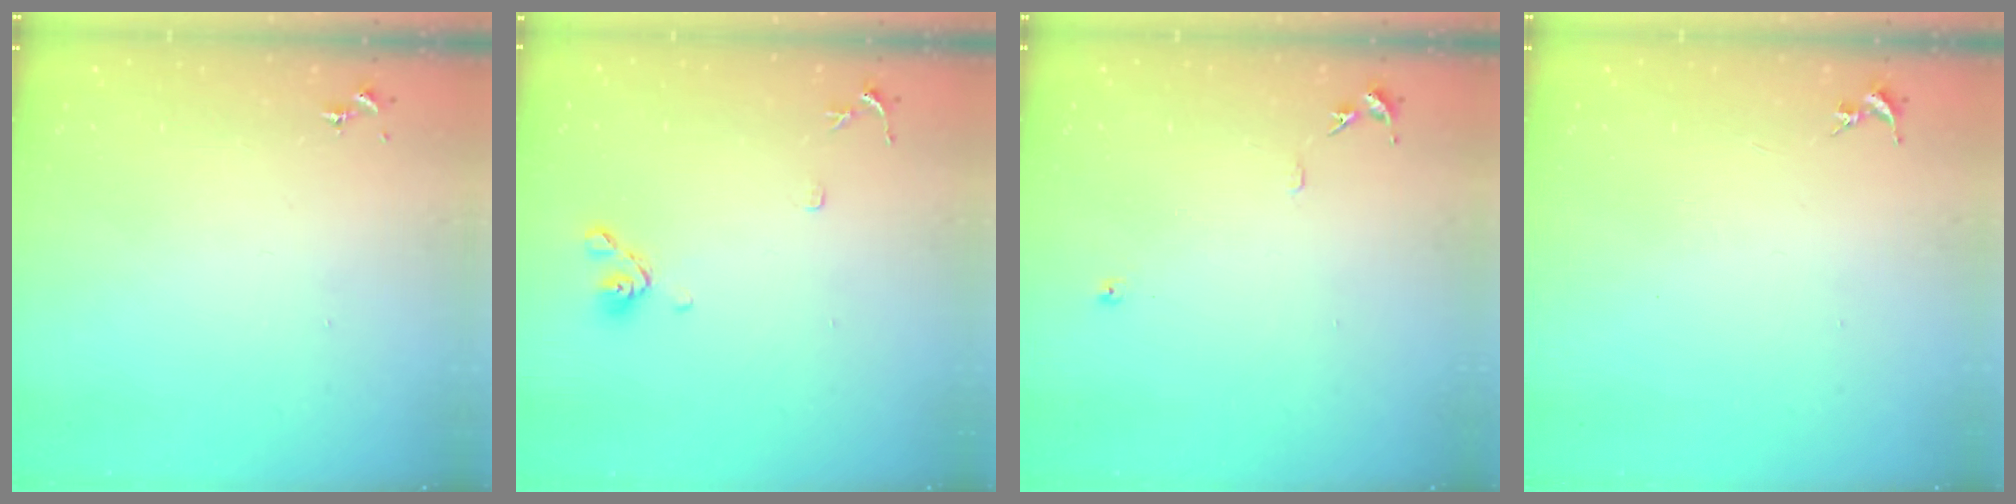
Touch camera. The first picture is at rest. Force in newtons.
{"total": 8.3, "press": 8.0, "slide": 2.1}
{"total": 6.1, "press": 6.1, "slide": 0.7}
{"total": 0.0}